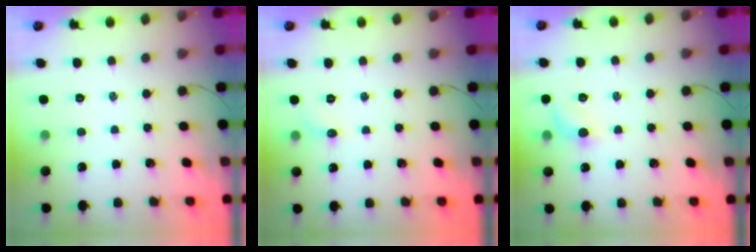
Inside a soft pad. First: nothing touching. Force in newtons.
{"total": 3.8, "press": 3.6, "slide": 1.2}
{"total": 7.9, "press": 7.8, "slide": 1.2}